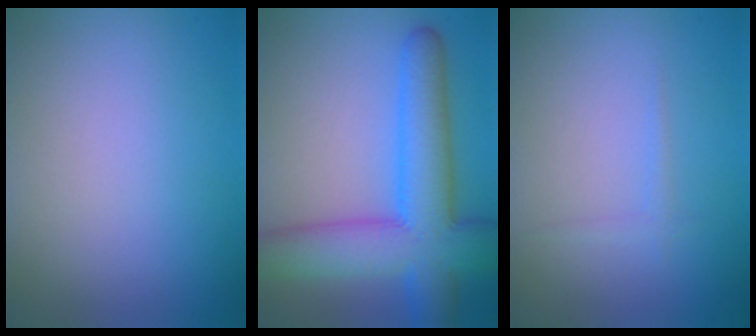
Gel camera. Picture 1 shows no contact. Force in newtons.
{"total": 9.9, "press": 9.9, "slide": 0.4}
{"total": 0.9, "press": 0.8, "slide": 0.1}